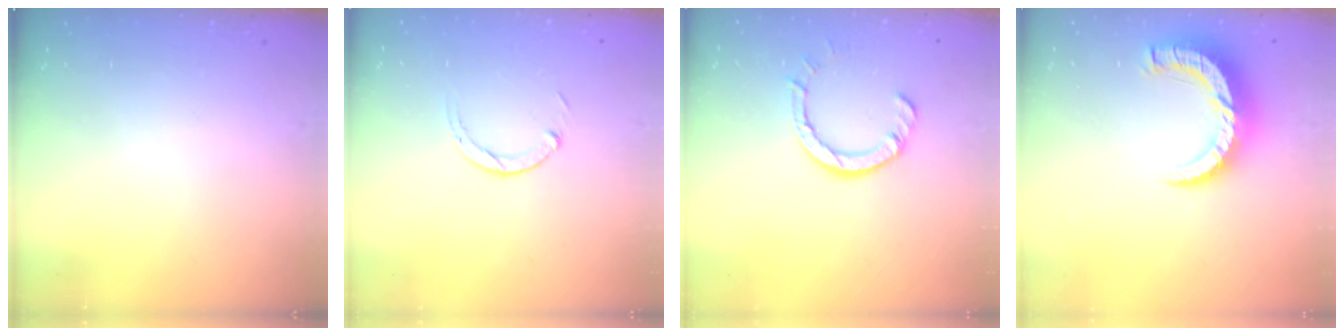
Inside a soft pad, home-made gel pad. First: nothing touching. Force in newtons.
{"total": 2.9, "press": 2.9, "slide": 0.4}
{"total": 5.5, "press": 5.5, "slide": 0.4}
{"total": 8.9, "press": 8.9, "slide": 0.9}